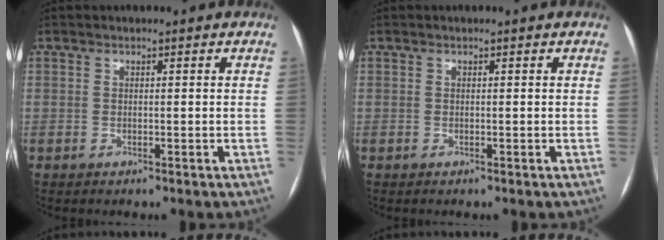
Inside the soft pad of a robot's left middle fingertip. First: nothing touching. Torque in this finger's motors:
{"motor_torque": [0.28, -0.38, 0.00, 0.00]}